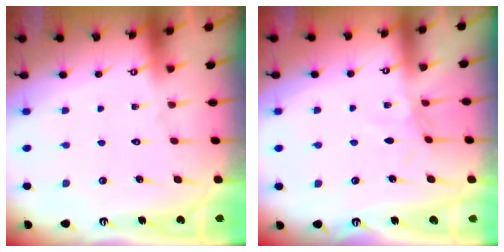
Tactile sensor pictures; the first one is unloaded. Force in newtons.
{"total": 2.1, "press": 2.1, "slide": 0.5}